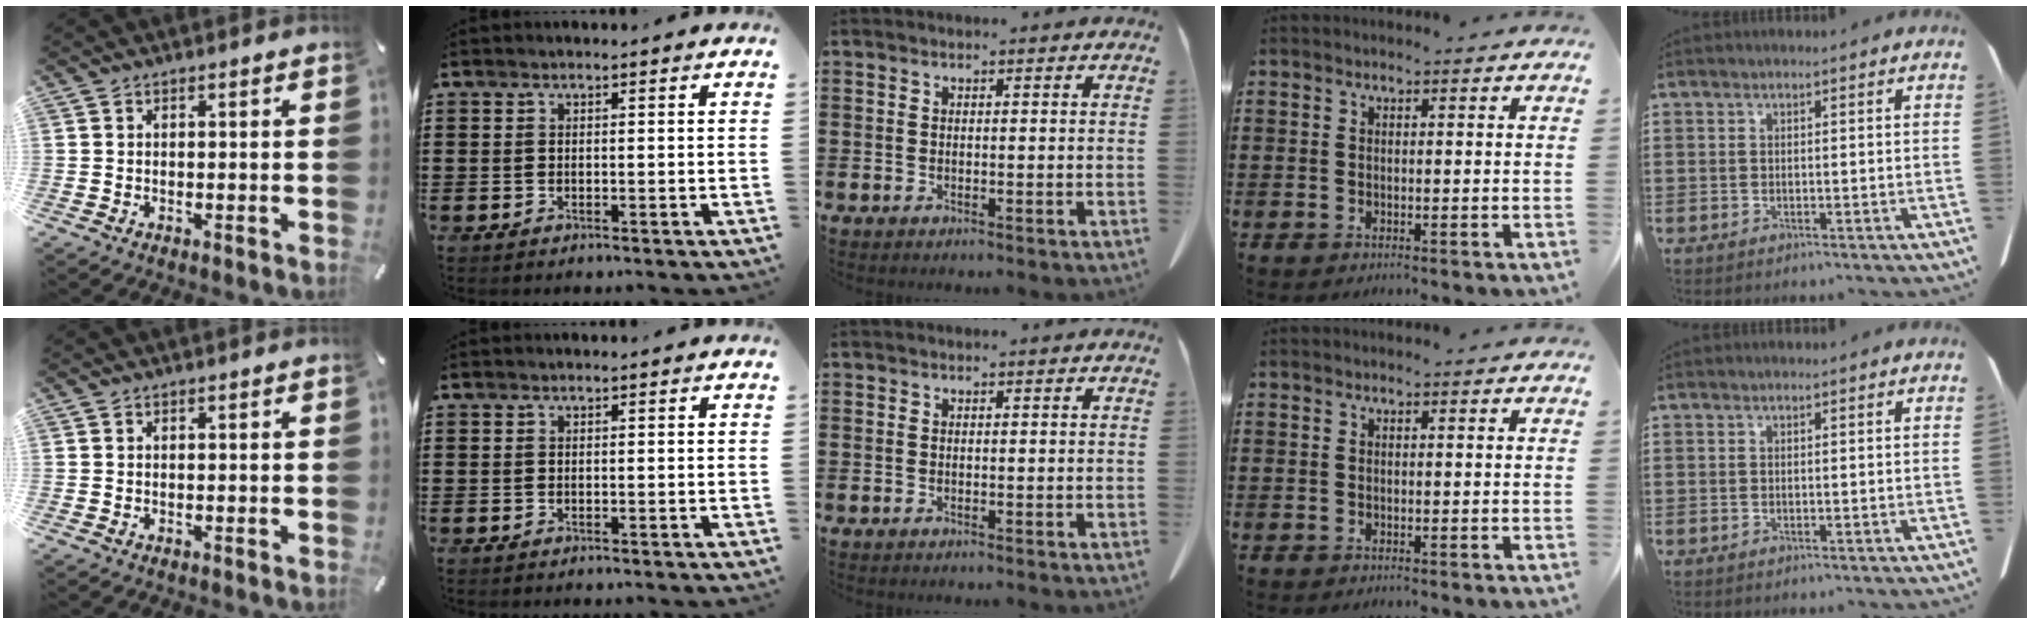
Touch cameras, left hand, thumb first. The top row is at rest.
{}